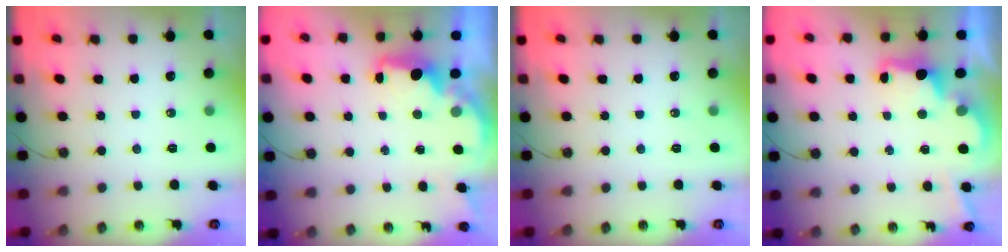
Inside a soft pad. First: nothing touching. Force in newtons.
{"total": 2.2, "press": 2.1, "slide": 0.7}
{"total": 0.0}
{"total": 2.6, "press": 2.4, "slide": 0.8}